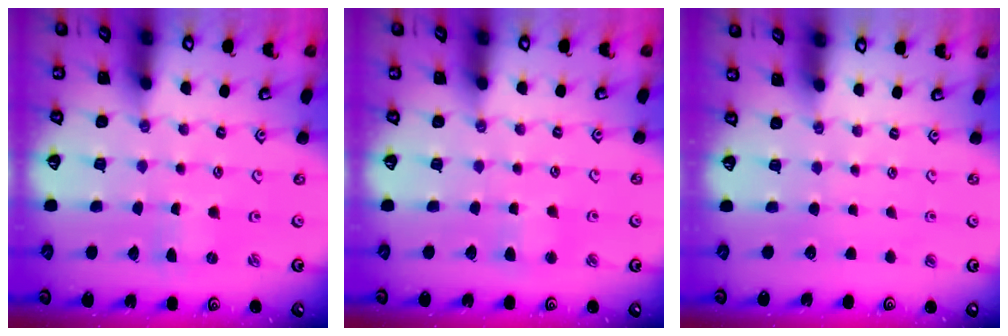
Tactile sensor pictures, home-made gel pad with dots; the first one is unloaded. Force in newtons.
{"total": 2.5, "press": 2.4, "slide": 0.5}
{"total": 0.0}